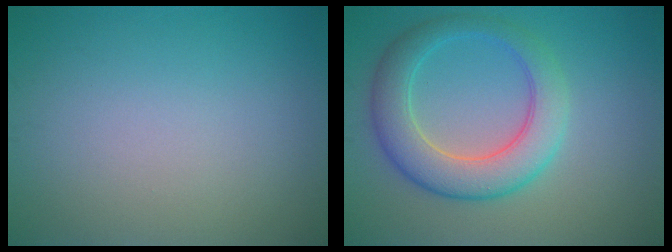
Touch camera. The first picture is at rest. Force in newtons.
{"total": 6.1, "press": 6.1, "slide": 0.6}